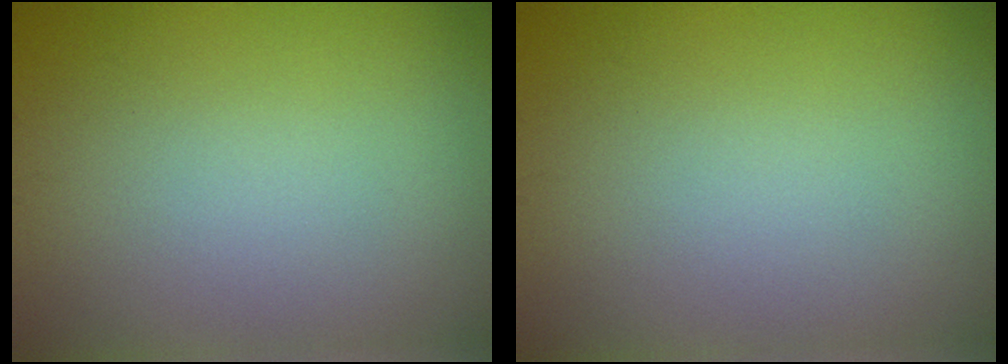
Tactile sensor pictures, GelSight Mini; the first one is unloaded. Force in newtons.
{"total": 0.0}